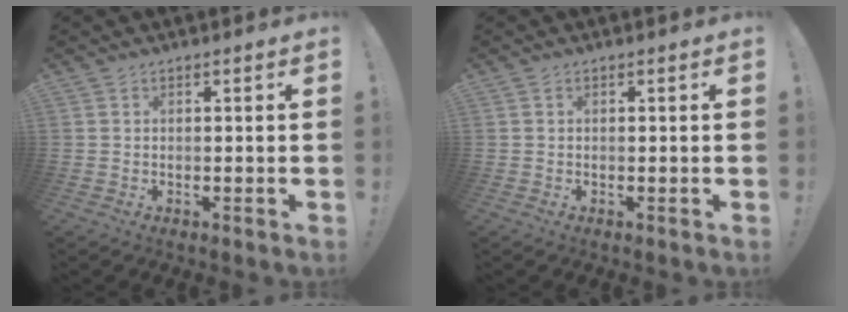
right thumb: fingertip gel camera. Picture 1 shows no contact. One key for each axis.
{"total": 0.0}